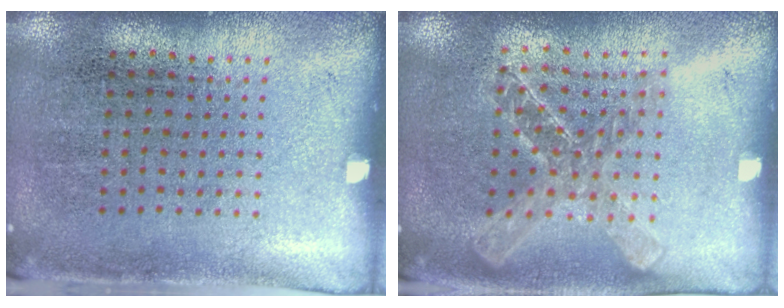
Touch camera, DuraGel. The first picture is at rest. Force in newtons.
{"total": 1.6, "press": 1.4, "slide": 0.7}